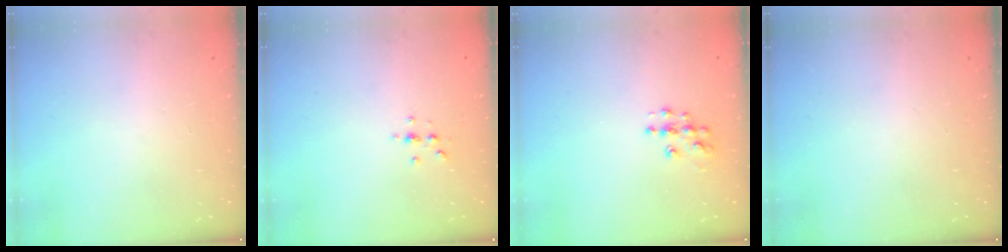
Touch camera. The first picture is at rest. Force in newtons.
{"total": 2.3, "press": 2.2, "slide": 0.2}
{"total": 7.1, "press": 7.1, "slide": 0.3}
{"total": 0.0}